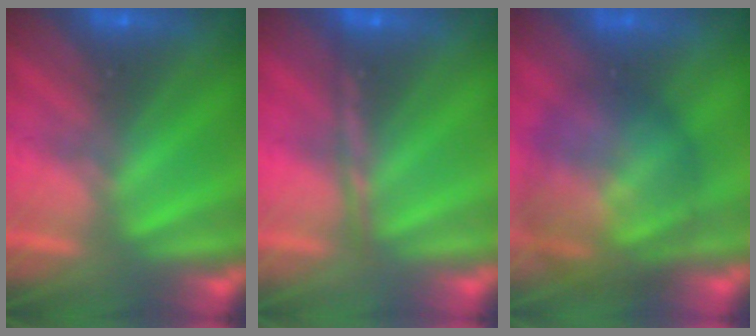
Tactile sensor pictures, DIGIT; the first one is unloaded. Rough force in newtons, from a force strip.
{"total": 1.6}
{"total": 10.7}